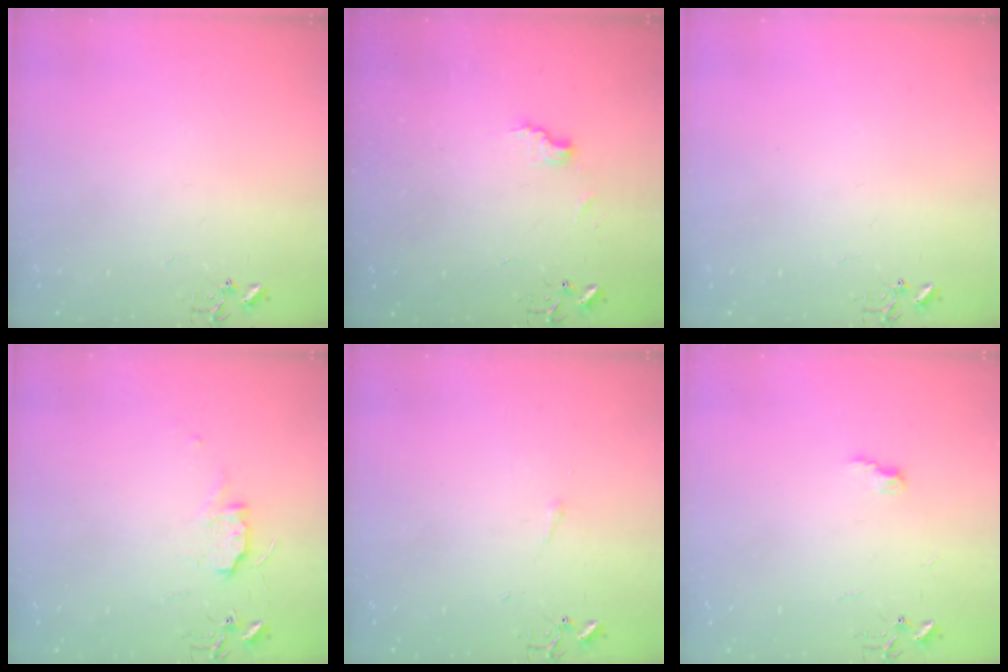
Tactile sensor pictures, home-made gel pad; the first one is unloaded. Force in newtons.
{"total": 6.7, "press": 6.6, "slide": 0.7}
{"total": 0.0}
{"total": 7.3, "press": 7.3, "slide": 0.7}
{"total": 2.9, "press": 2.9, "slide": 0.5}
{"total": 5.0, "press": 4.9, "slide": 0.7}